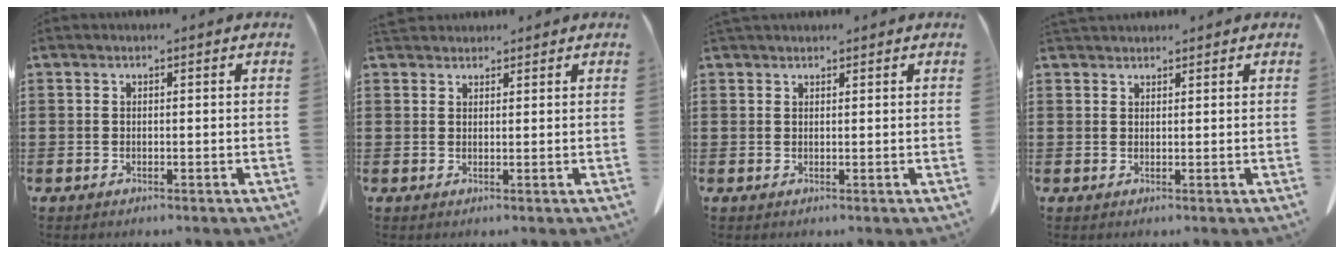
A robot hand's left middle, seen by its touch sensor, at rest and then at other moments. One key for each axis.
{"total": 1.9, "fx": 1.8, "fy": 0.7, "fz": 0.2, "tx": -0.010, "ty": 0.002, "tz": 0.036}
{"total": 1.0, "fx": 1.0, "fy": 0.2, "fz": 0.1, "tx": -0.005, "ty": -0.001, "tz": 0.020}
{"total": 1.4, "fx": 1.4, "fy": 0.3, "fz": 0.2, "tx": -0.007, "ty": 0.000, "tz": 0.028}